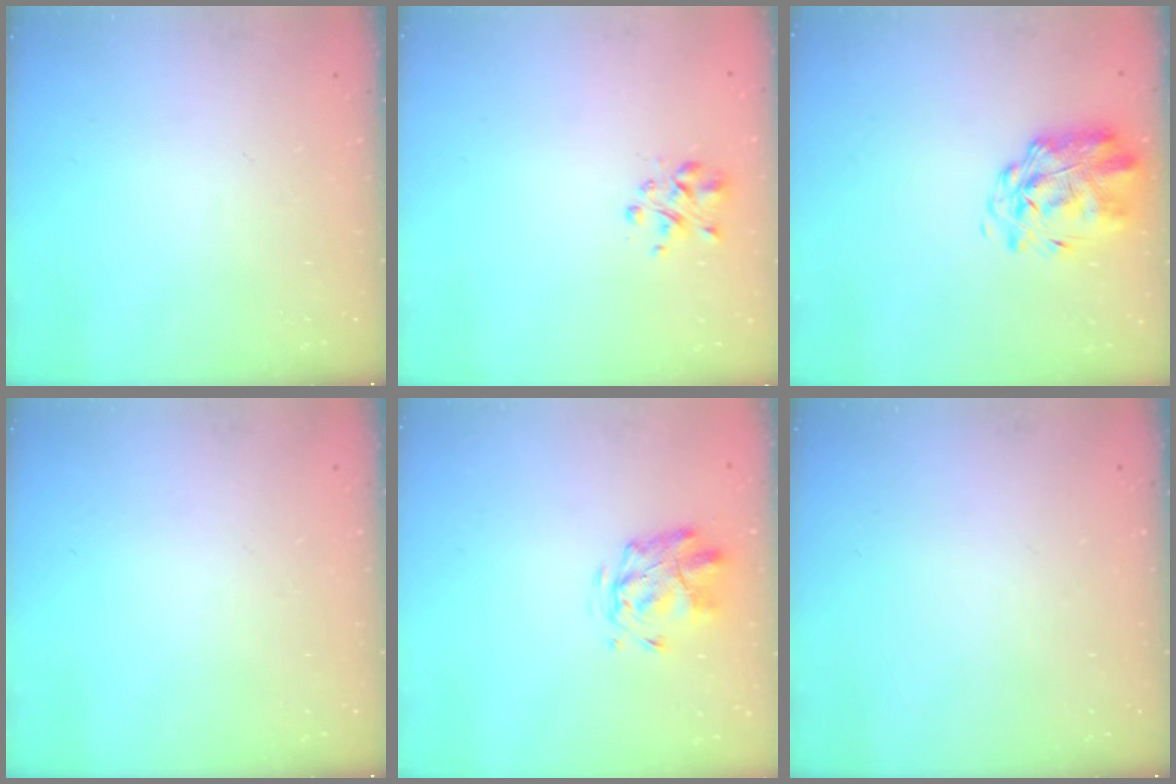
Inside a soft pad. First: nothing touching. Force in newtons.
{"total": 2.3, "press": 2.2, "slide": 0.4}
{"total": 2.6, "press": 2.1, "slide": 1.6}
{"total": 0.0}
{"total": 2.9, "press": 2.5, "slide": 1.5}
{"total": 0.0}